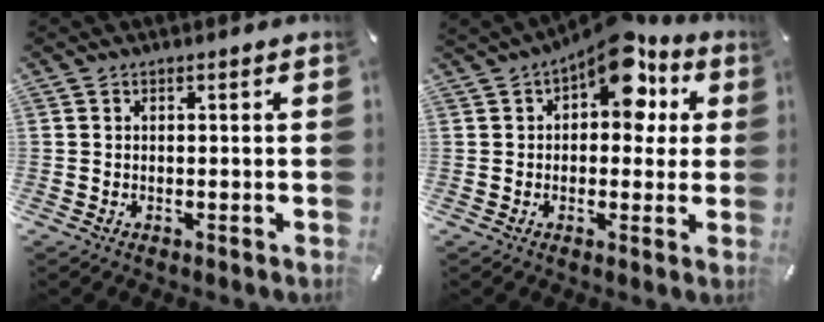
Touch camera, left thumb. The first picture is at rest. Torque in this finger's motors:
{"motor_torque": [1.07, 1.56, 1.92, -0.83, 0.21]}